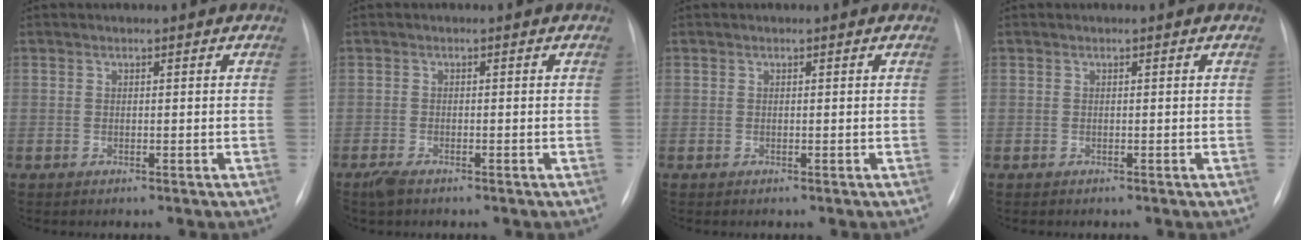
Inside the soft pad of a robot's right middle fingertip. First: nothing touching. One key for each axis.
{"total": 2.0, "fx": -1.5, "fy": 0.7, "fz": 1.2, "tx": -0.030, "ty": -0.005, "tz": -0.025}
{"total": 0.0}
{"total": 0.0}